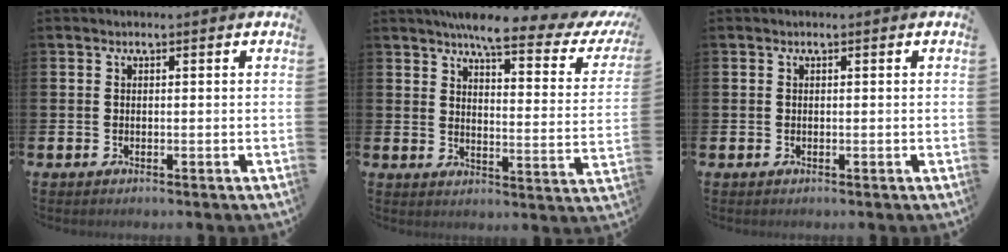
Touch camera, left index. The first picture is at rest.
{"total": 7.3, "force": [6.1, 1.1, 3.8], "torque": [-0.073, -0.044, 0.097]}
{"total": 0.0}